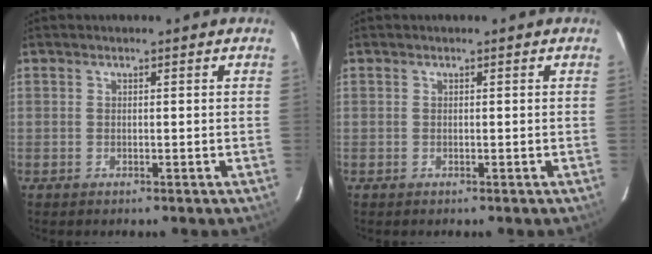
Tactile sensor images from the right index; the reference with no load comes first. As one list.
[{"total": 0.0}]